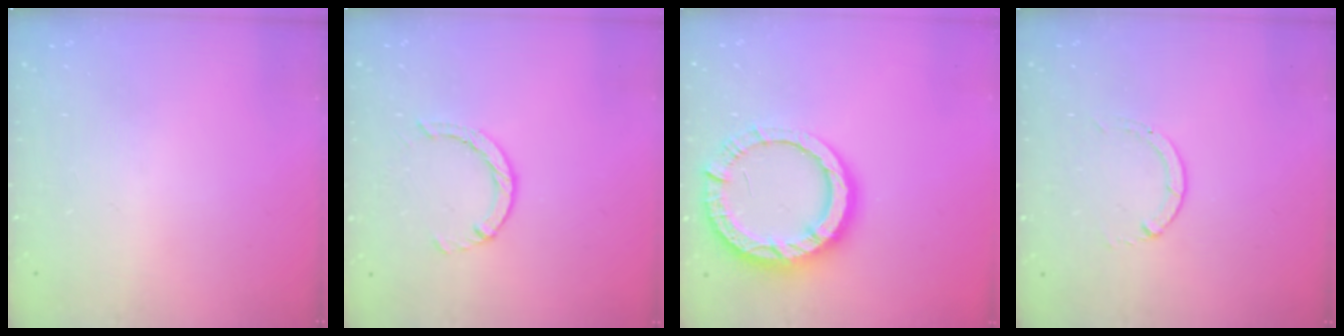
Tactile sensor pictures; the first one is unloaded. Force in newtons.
{"total": 2.5, "press": 2.4, "slide": 0.4}
{"total": 13.3, "press": 13.2, "slide": 1.6}
{"total": 0.6, "press": 0.5, "slide": 0.1}